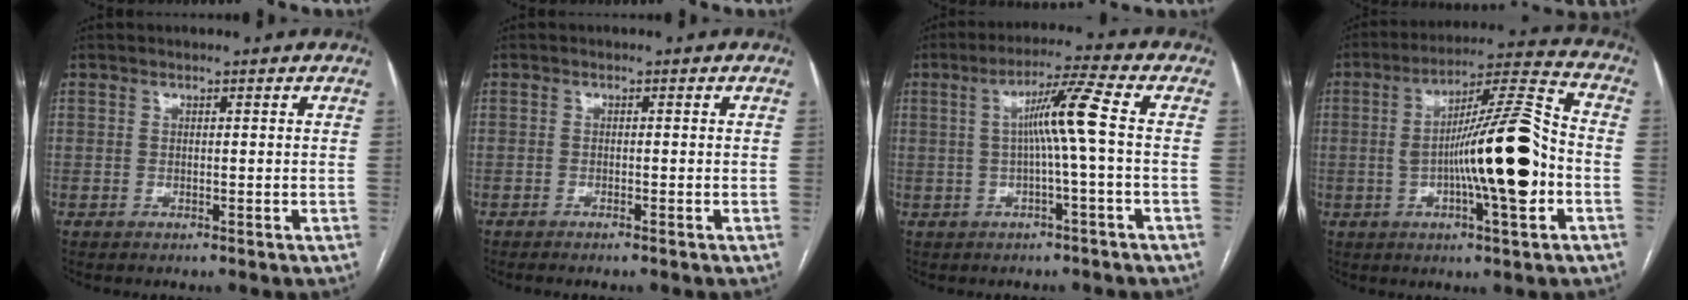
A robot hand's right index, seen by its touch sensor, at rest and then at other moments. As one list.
[{"total": 3.1, "force": [-2.7, -0.4, 1.5], "torque": [-0.017, -0.002, -0.039]}, {"total": 7.1, "force": [0.1, -1.2, 6.9], "torque": [-0.118, 0.016, 0.005]}, {"total": 16.1, "force": [-2.7, 1.5, 15.8], "torque": [-0.255, 0.011, -0.044]}]